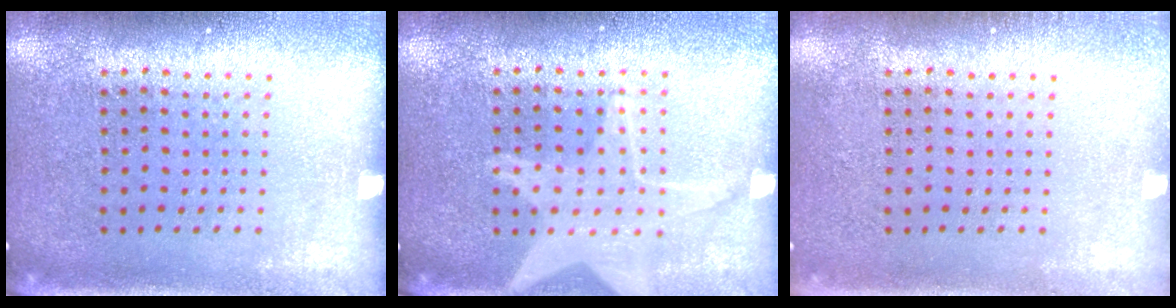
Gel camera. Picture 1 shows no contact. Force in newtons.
{"total": 2.8, "press": 2.8, "slide": 0.3}
{"total": 0.8, "press": 0.8, "slide": 0.1}